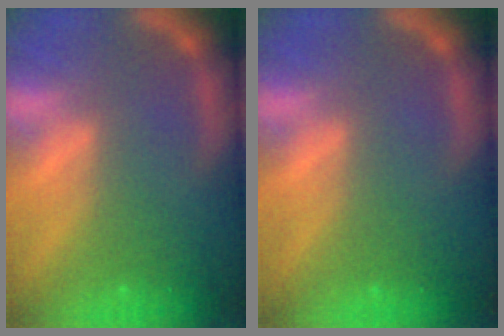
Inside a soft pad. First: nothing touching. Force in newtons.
{"total": 0.0}